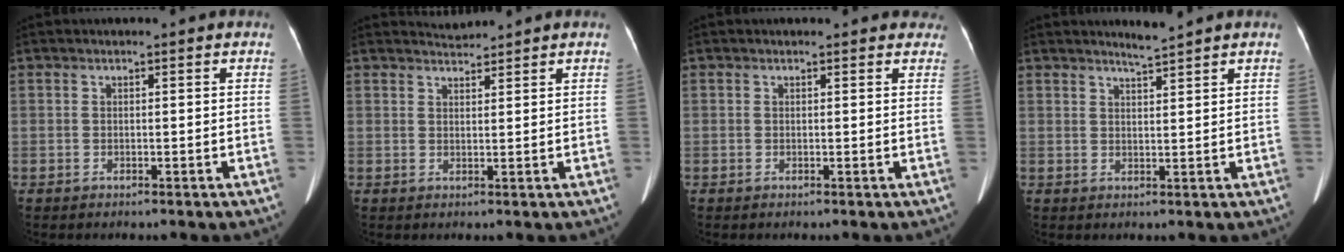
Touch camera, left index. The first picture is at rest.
{"total": 1.8, "force": [1.7, -0.2, -0.5], "torque": [0.000, 0.003, 0.034]}
{"total": 3.1, "force": [2.2, 2.1, 0.2], "torque": [0.014, 0.003, 0.004]}
{"total": 2.1, "force": [1.9, -0.7, 0.5], "torque": [-0.014, -0.006, 0.037]}